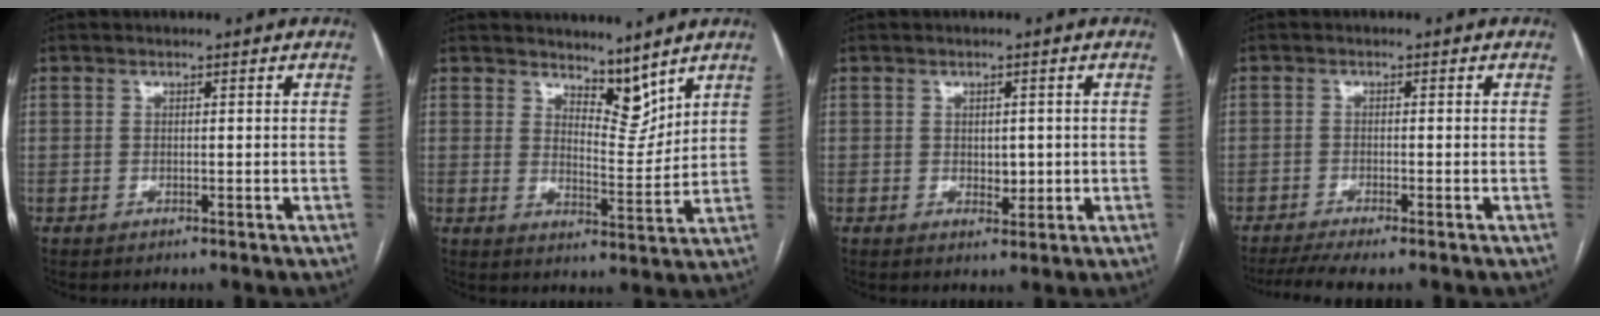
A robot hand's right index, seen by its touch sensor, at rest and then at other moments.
{"total": 5.7, "force": [4.9, 2.0, 2.2], "torque": [-0.030, -0.009, 0.089]}
{"total": 2.6, "force": [0.0, 1.6, 2.0], "torque": [-0.025, -0.003, 0.006]}
{"total": 5.4, "force": [-4.2, 0.1, 3.4], "torque": [-0.055, -0.010, -0.069]}